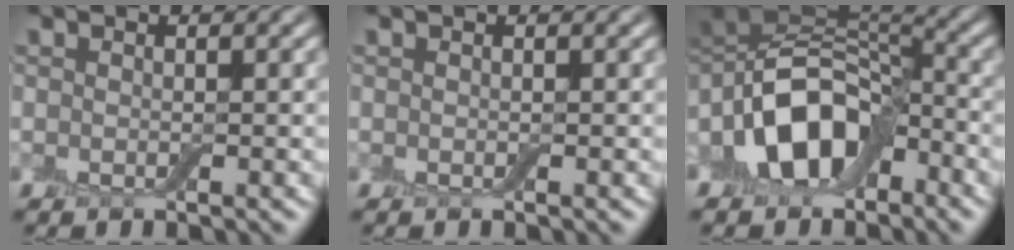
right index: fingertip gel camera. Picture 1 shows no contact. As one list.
[{"total": 0.0}, {"total": 10.2, "force": [-4.2, 6.1, 7.0], "torque": [-0.120, 0.017, -0.094]}]